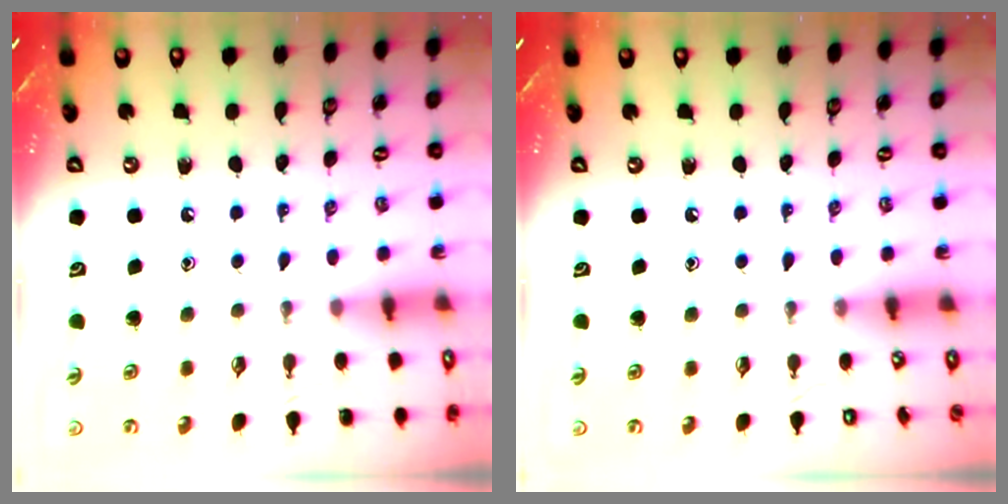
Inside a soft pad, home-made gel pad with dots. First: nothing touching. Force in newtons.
{"total": 0.0}